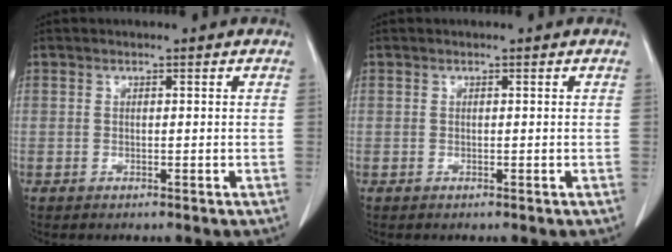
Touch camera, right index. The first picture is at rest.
{"total": 0.0}